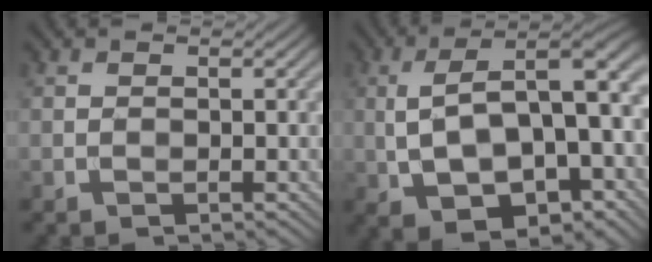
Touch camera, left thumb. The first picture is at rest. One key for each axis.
{"total": 13.8, "fx": 0.4, "fy": 6.5, "fz": 12.1, "tx": -0.220, "ty": -0.004, "tz": 0.013}